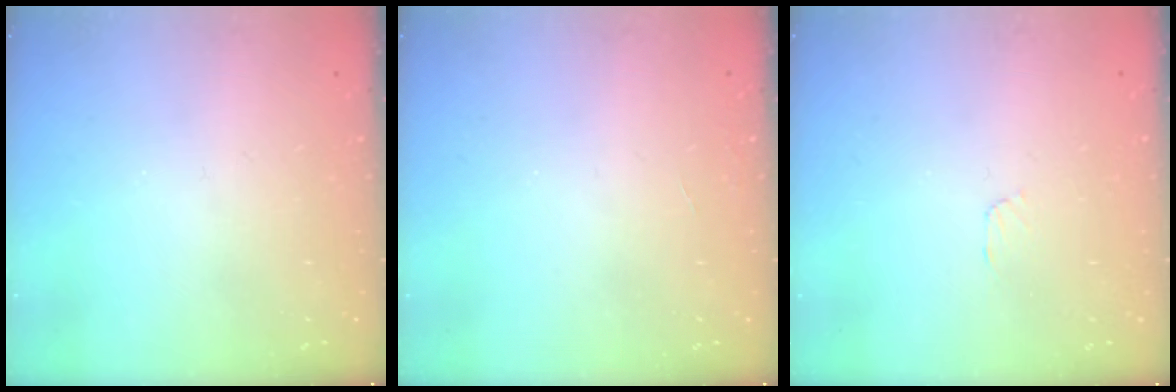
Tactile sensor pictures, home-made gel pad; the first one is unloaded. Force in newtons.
{"total": 0.0}
{"total": 3.2, "press": 3.2, "slide": 0.5}